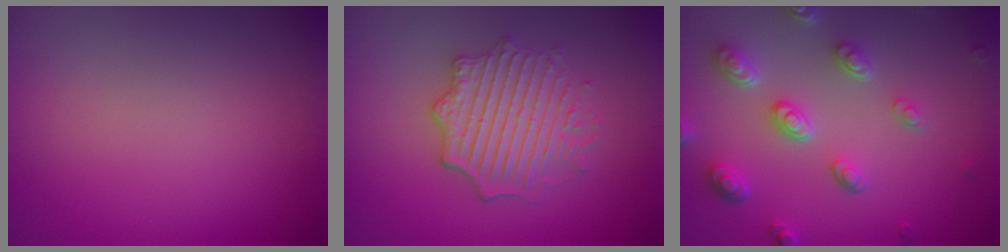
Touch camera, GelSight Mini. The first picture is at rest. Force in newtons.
{"total": 4.5, "press": 3.9, "slide": 2.3}
{"total": 4.6, "press": 3.7, "slide": 2.8}